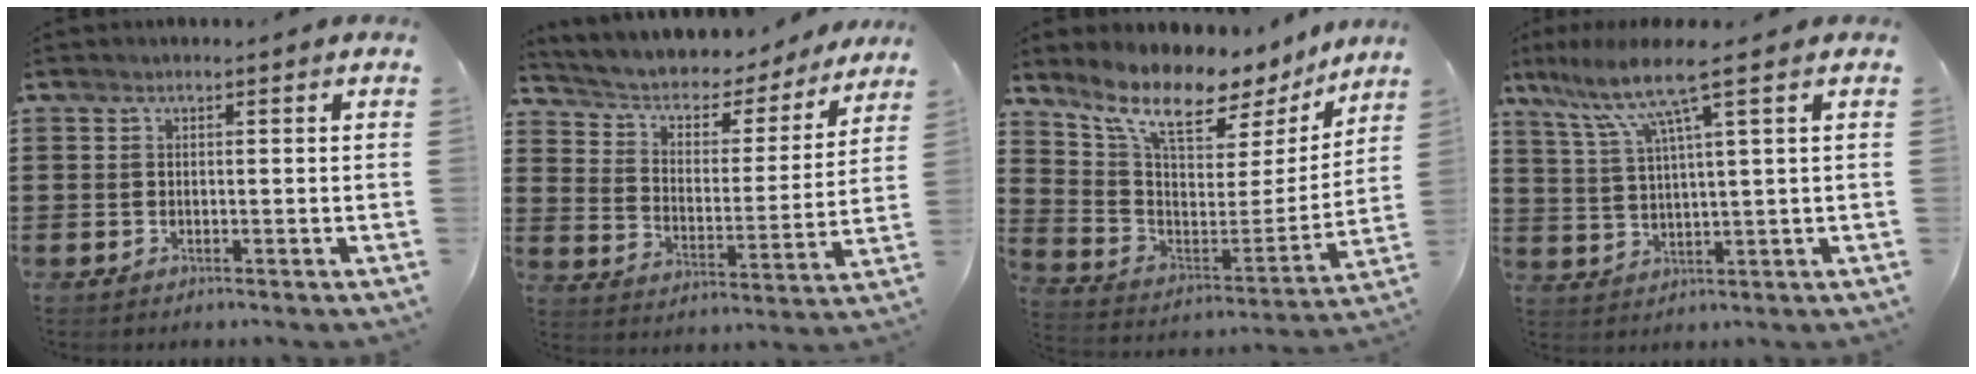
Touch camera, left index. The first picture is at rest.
{"total": 4.0, "force": [2.9, 2.2, 1.6], "torque": [-0.050, -0.022, 0.040]}
{"total": 10.2, "force": [8.5, 3.1, 4.6], "torque": [-0.118, -0.062, 0.144]}
{"total": 8.9, "force": [5.2, 0.3, 7.2], "torque": [-0.164, -0.016, 0.085]}